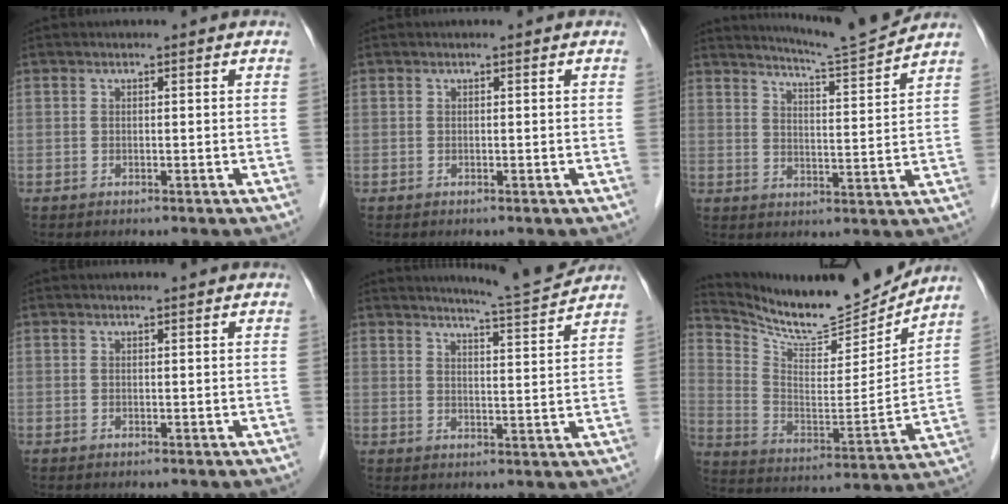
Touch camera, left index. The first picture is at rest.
{"total": 0.0}
{"total": 8.6, "force": [8.3, -2.0, 1.5], "torque": [-0.043, -0.029, 0.131]}
{"total": 0.8, "force": [0.7, -0.1, 0.2], "torque": [-0.007, 0.003, 0.012]}
{"total": 6.8, "force": [6.5, -1.5, 0.9], "torque": [-0.032, -0.020, 0.096]}
{"total": 17.1, "force": [16.2, 2.1, 4.8], "torque": [-0.105, -0.039, 0.266]}